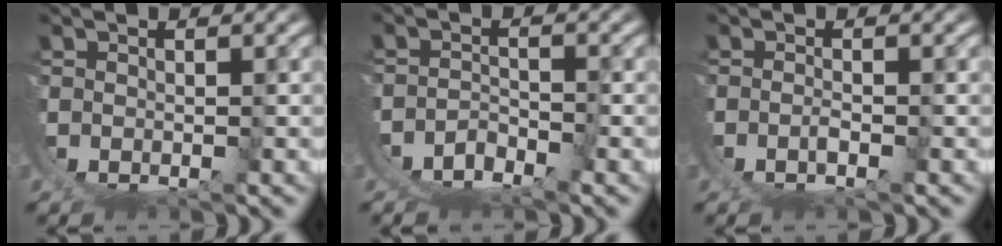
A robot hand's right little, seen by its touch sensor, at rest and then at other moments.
{"total": 6.5, "force": [-1.6, 5.6, 2.9], "torque": [-0.089, -0.032, -0.022]}
{"total": 1.4, "force": [-0.2, 0.8, 1.2], "torque": [-0.023, -0.003, -0.002]}